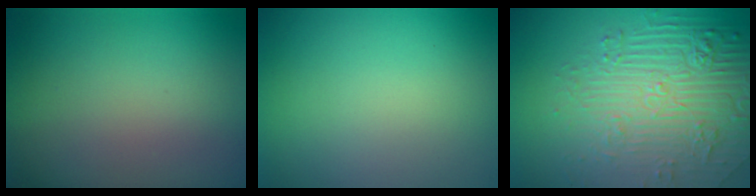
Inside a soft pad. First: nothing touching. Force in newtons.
{"total": 0.0}
{"total": 8.6, "press": 5.9, "slide": 6.2}